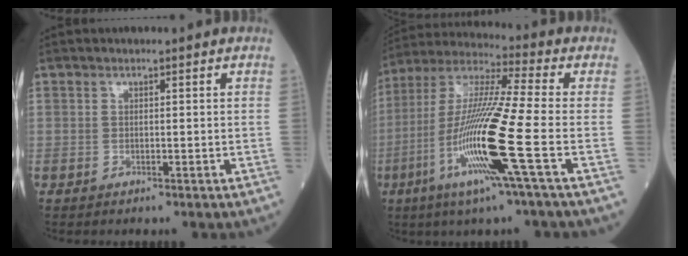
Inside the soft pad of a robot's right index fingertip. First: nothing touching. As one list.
[{"total": 17.4, "force": [-5.5, -0.9, 16.5], "torque": [-0.339, -0.020, -0.117]}]